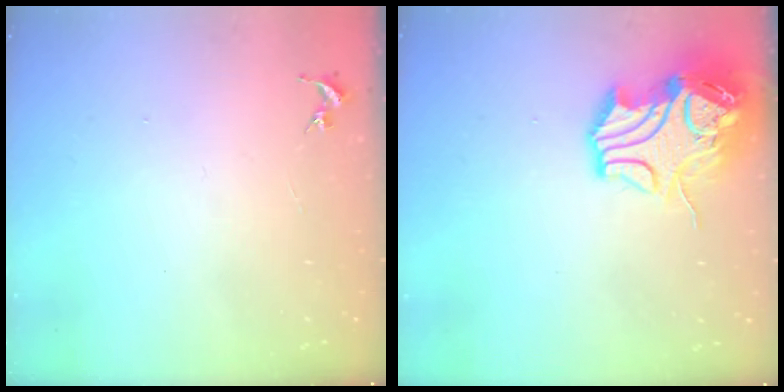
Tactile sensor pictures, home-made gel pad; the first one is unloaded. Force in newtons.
{"total": 13.9, "press": 13.8, "slide": 2.1}